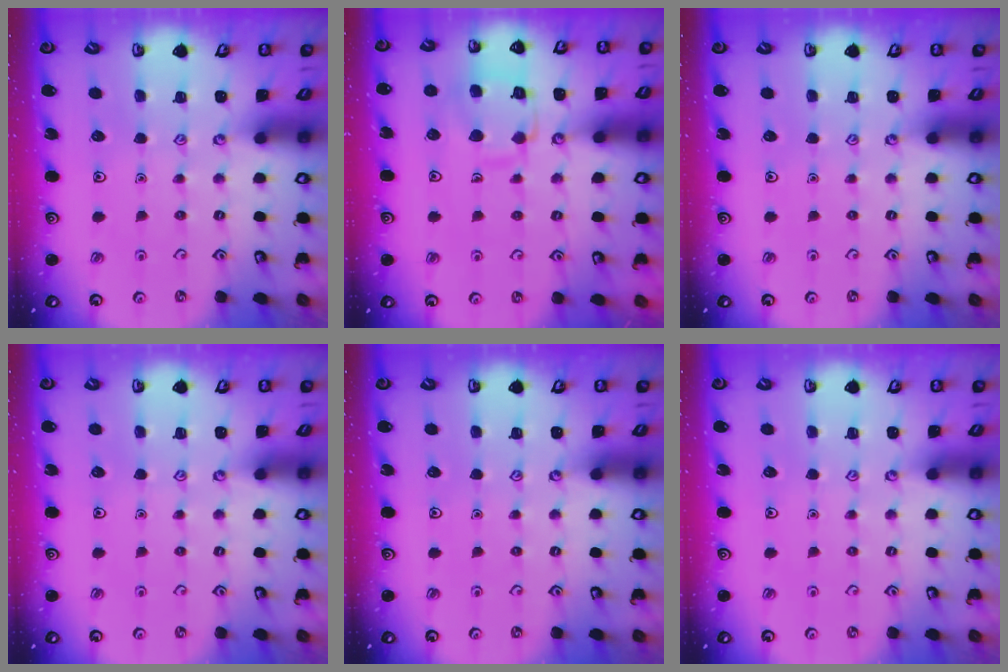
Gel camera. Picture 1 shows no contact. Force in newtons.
{"total": 11.5, "press": 11.5, "slide": 0.9}
{"total": 0.0}
{"total": 0.0}
{"total": 0.0}
{"total": 0.0}